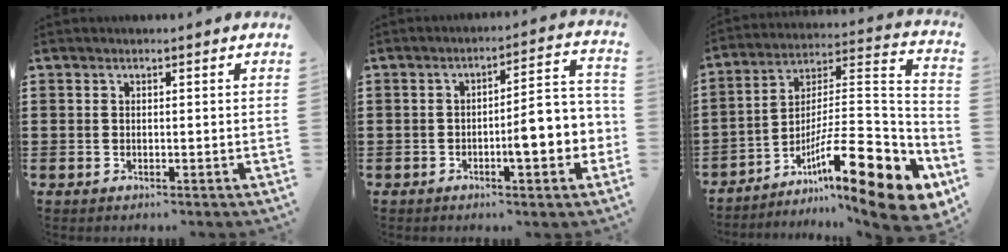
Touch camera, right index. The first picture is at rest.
{"total": 8.1, "force": [-2.2, 2.1, 7.5], "torque": [-0.099, -0.015, -0.043]}
{"total": 16.6, "force": [-8.3, 3.7, 13.9], "torque": [-0.195, 0.005, -0.139]}